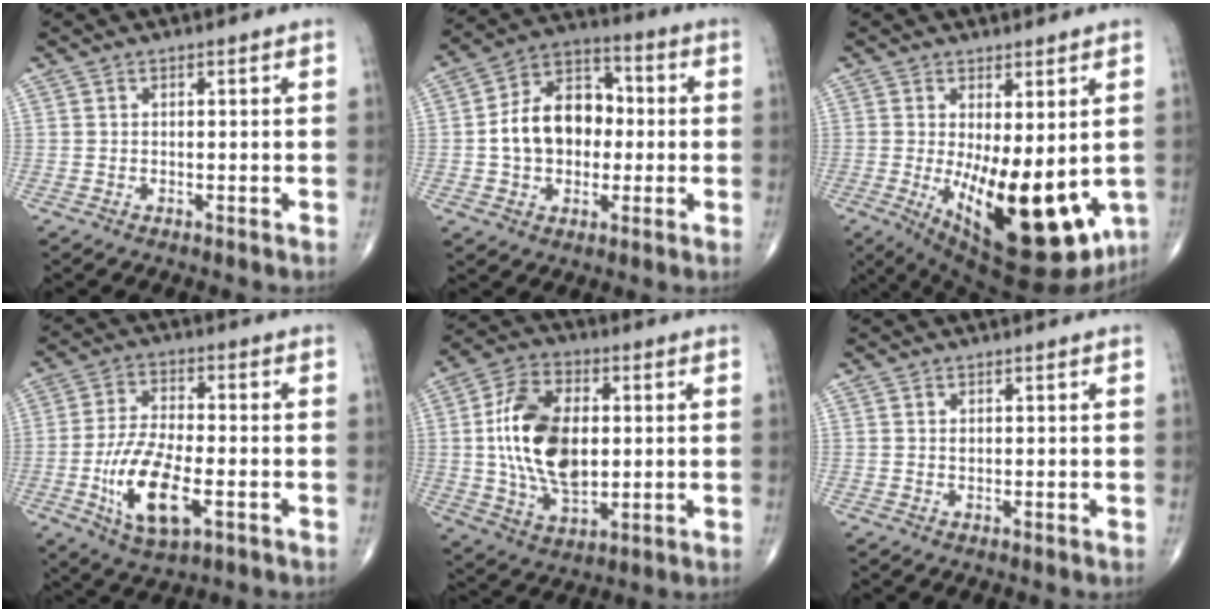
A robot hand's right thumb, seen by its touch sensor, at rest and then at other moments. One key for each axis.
{"total": 14.3, "fx": -0.5, "fy": 10.5, "fz": 9.8, "tx": -0.128, "ty": 0.034, "tz": -0.015}
{"total": 19.5, "fx": -3.4, "fy": 7.8, "fz": 17.5, "tx": -0.230, "ty": -0.037, "tz": -0.023}
{"total": 13.3, "fx": -4.0, "fy": 5.6, "fz": 11.4, "tx": -0.216, "ty": 0.006, "tz": -0.070}
{"total": 17.5, "fx": 1.2, "fy": 10.4, "fz": 14.0, "tx": -0.243, "ty": 0.002, "tz": 0.024}
{"total": 0.6, "fx": 0.2, "fy": 0.4, "fz": 0.4, "tx": -0.003, "ty": 0.001, "tz": 0.003}